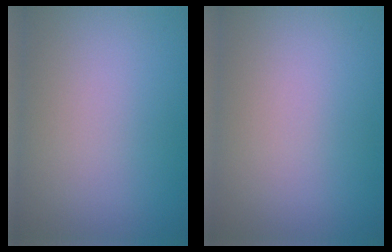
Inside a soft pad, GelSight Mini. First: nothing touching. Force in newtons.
{"total": 0.0}